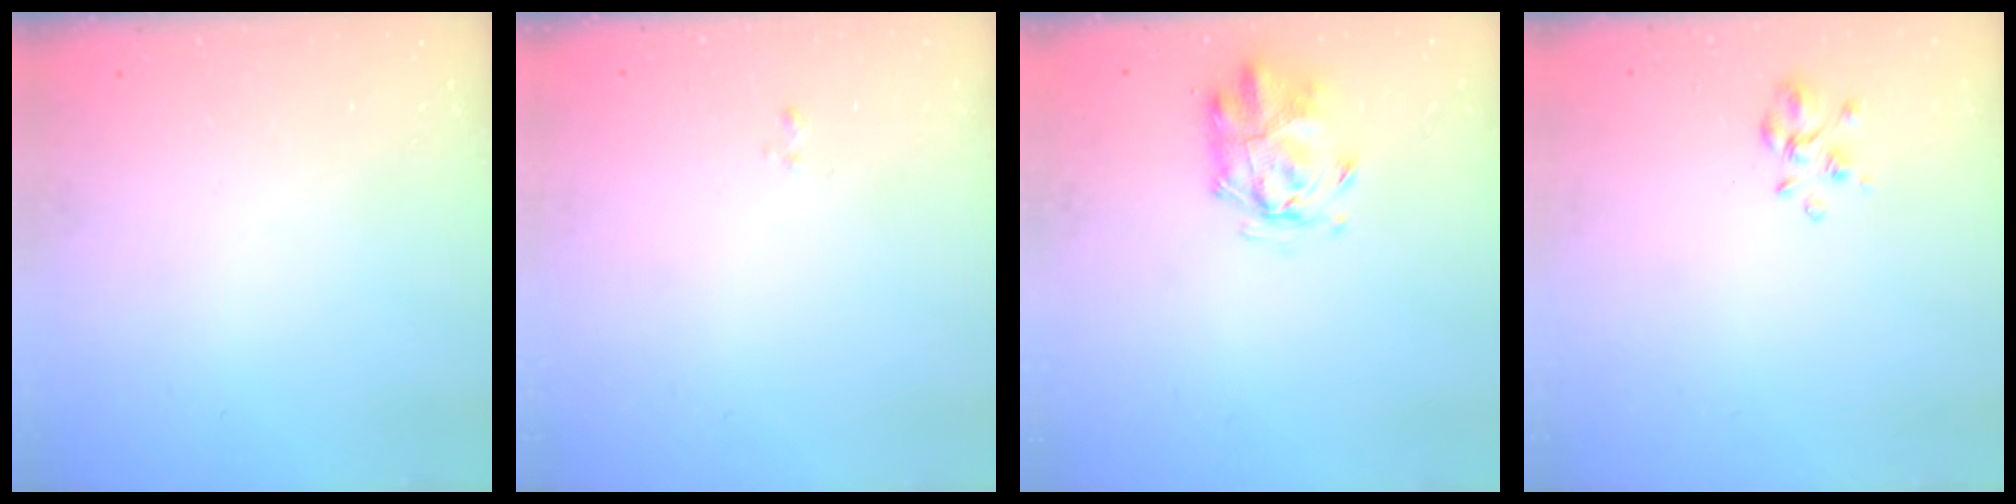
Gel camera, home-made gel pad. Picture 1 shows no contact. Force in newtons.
{"total": 0.6, "press": 0.2, "slide": 0.5}
{"total": 2.6, "press": 2.4, "slide": 0.8}
{"total": 3.3, "press": 3.2, "slide": 1.0}